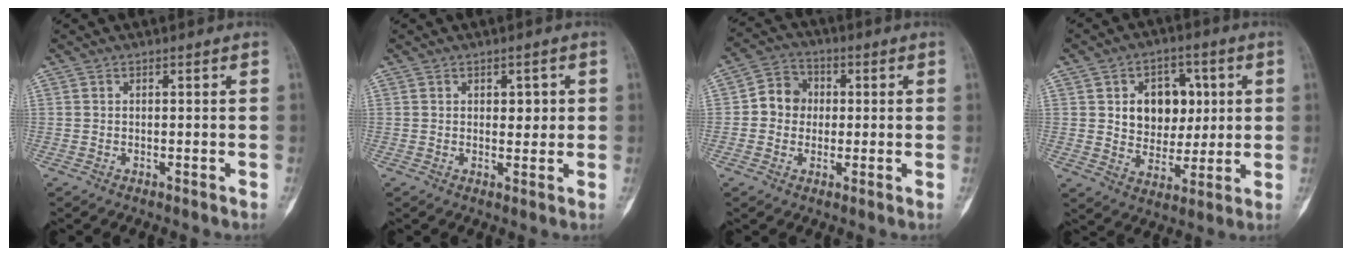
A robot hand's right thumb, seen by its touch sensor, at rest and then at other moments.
{"total": 2.7, "force": [0.6, 1.7, 2.0], "torque": [-0.005, -0.002, 0.009]}
{"total": 6.9, "force": [0.1, 6.3, 2.9], "torque": [-0.019, 0.015, -0.011]}
{"total": 11.8, "force": [2.6, 9.0, 7.3], "torque": [-0.053, -0.007, 0.047]}